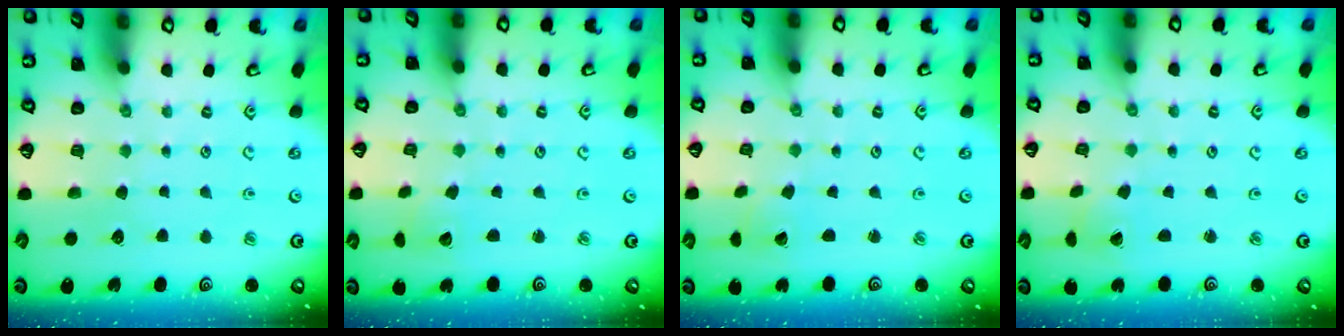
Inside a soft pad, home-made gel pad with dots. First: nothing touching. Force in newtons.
{"total": 2.7, "press": 2.7, "slide": 0.2}
{"total": 1.9, "press": 1.9, "slide": 0.1}
{"total": 1.7, "press": 1.7, "slide": 0.1}